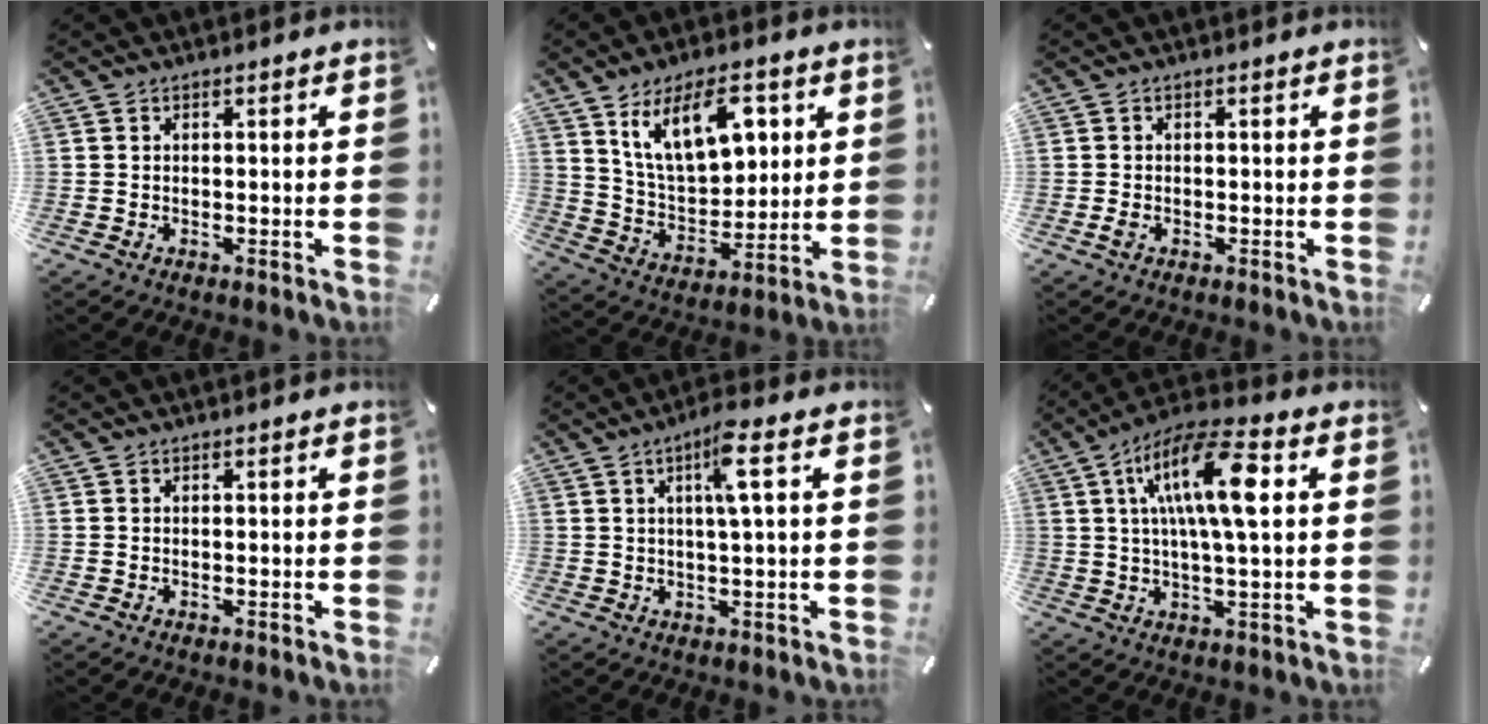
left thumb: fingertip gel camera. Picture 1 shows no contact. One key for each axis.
{"total": 16.4, "fx": 8.1, "fy": 9.3, "fz": 10.8, "tx": -0.189, "ty": -0.022, "tz": 0.145}
{"total": 1.3, "fx": -0.4, "fy": 0.7, "fz": 1.0, "tx": -0.026, "ty": -0.002, "tz": -0.009}
{"total": 0.0}
{"total": 7.2, "fx": 2.3, "fy": 0.7, "fz": 6.8, "tx": -0.127, "ty": -0.002, "tz": 0.033}
{"total": 15.3, "fx": 3.9, "fy": 4.3, "fz": 14.1, "tx": -0.260, "ty": 0.001, "tz": 0.059}